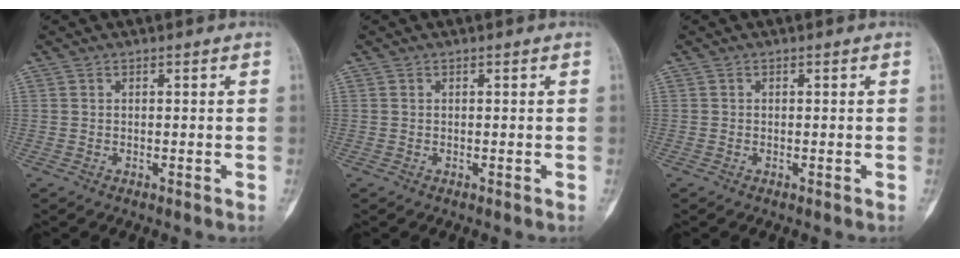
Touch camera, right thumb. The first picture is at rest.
{"total": 0.0}
{"total": 0.0}